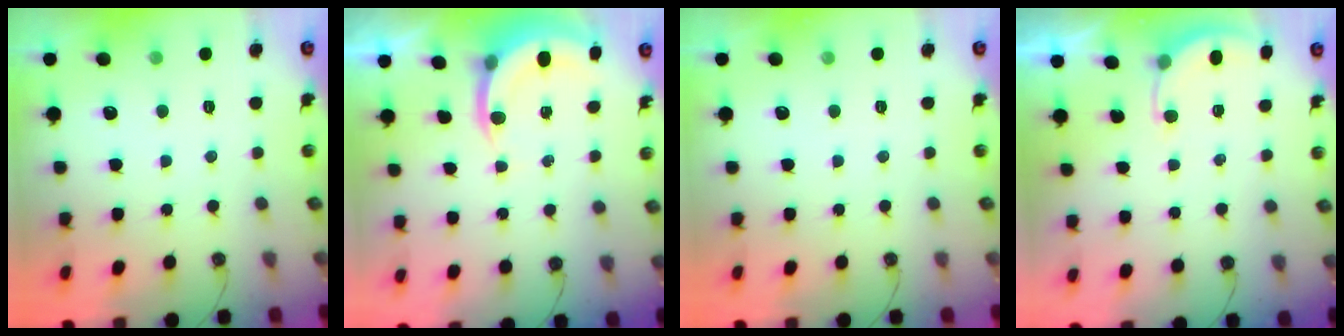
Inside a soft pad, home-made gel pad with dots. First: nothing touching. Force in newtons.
{"total": 4.5, "press": 4.5, "slide": 0.5}
{"total": 0.0}
{"total": 3.0, "press": 3.0, "slide": 0.3}